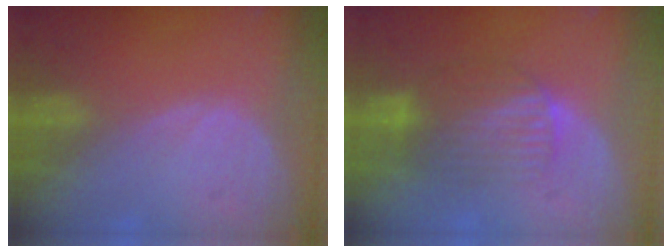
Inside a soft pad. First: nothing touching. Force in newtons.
{"total": 6.5, "press": 6.4, "slide": 1.0}